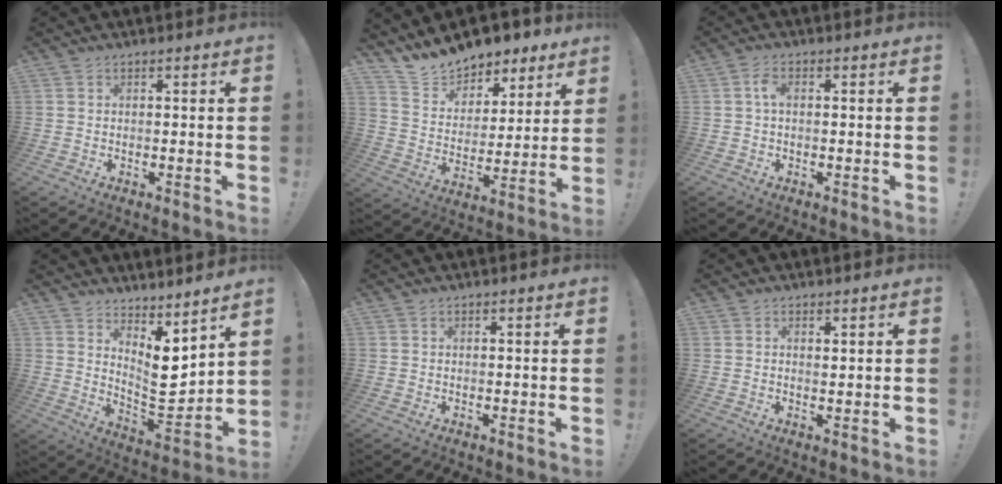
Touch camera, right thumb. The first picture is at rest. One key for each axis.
{"total": 11.5, "fx": 10.6, "fy": 4.1, "fz": 1.3, "tx": -0.048, "ty": -0.091, "tz": 0.195}
{"total": 3.1, "fx": 0.3, "fy": 1.7, "fz": 2.6, "tx": -0.045, "ty": 0.008, "tz": 0.004}
{"total": 9.4, "fx": 4.9, "fy": 4.1, "fz": 6.9, "tx": -0.077, "ty": -0.065, "tz": 0.090}
{"total": 0.0}
{"total": 1.4, "fx": 1.4, "fy": 0.4, "fz": 0.0, "tx": 0.014, "ty": -0.005, "tz": 0.022}